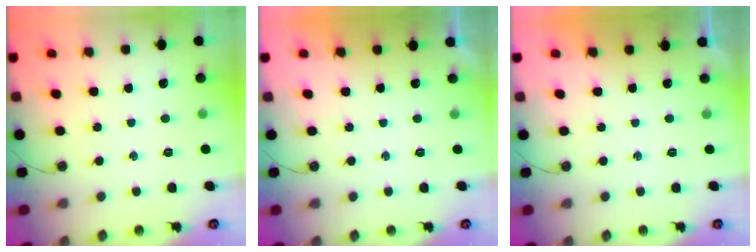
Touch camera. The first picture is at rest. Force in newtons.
{"total": 0.0}
{"total": 0.0}